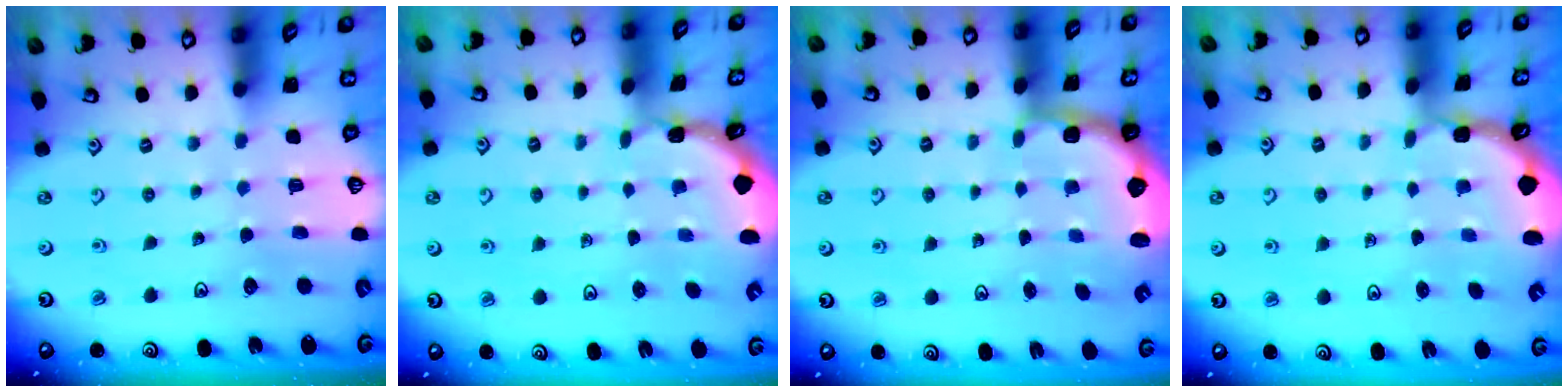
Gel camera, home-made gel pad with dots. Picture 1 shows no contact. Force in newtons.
{"total": 0.0}
{"total": 2.5, "press": 1.9, "slide": 1.7}
{"total": 1.1, "press": 1.1, "slide": 0.1}